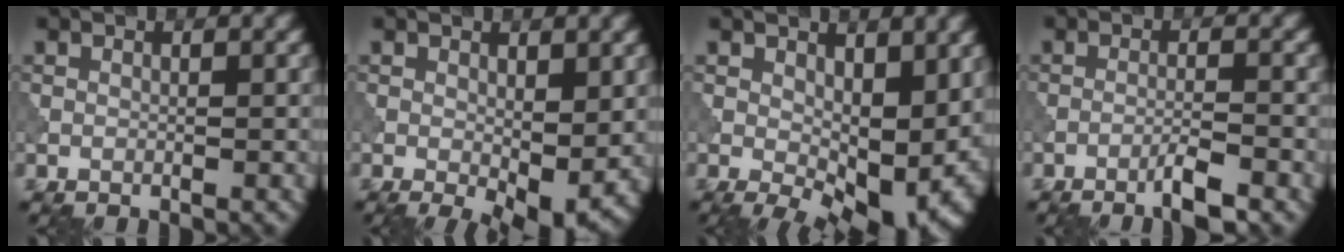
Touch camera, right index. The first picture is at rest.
{"total": 4.6, "force": [-0.4, 2.0, 4.1], "torque": [-0.060, -0.015, -0.001]}
{"total": 9.9, "force": [0.6, 5.4, 8.2], "torque": [-0.117, -0.022, 0.021]}
{"total": 2.7, "force": [-1.7, 0.1, 2.0], "torque": [-0.033, 0.007, -0.039]}